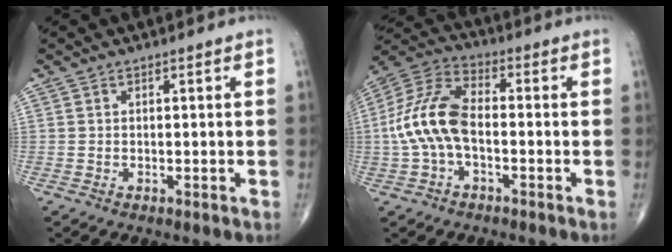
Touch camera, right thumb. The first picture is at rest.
{"total": 12.6, "force": [-1.5, 6.8, 10.5], "torque": [-0.227, 0.037, -0.037]}